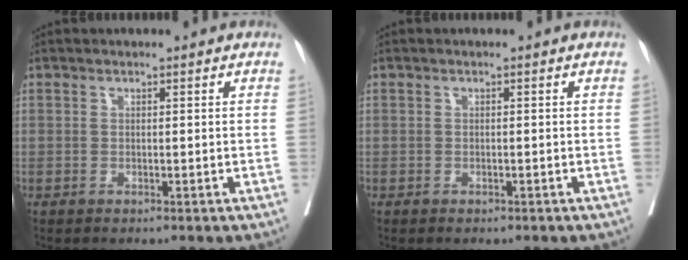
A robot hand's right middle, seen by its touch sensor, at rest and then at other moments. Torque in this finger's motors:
{"motor_torque": [-0.36, 0.09, 0.00, 0.01]}